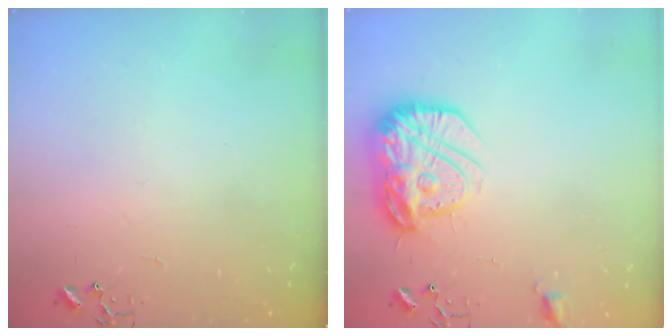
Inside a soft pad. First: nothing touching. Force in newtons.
{"total": 17.7, "press": 17.6, "slide": 1.4}